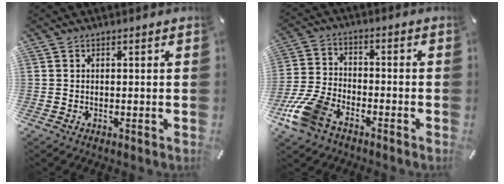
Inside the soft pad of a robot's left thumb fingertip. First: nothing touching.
{"total": 11.3, "force": [-7.5, 5.9, 6.2], "torque": [-0.143, 0.028, -0.145]}